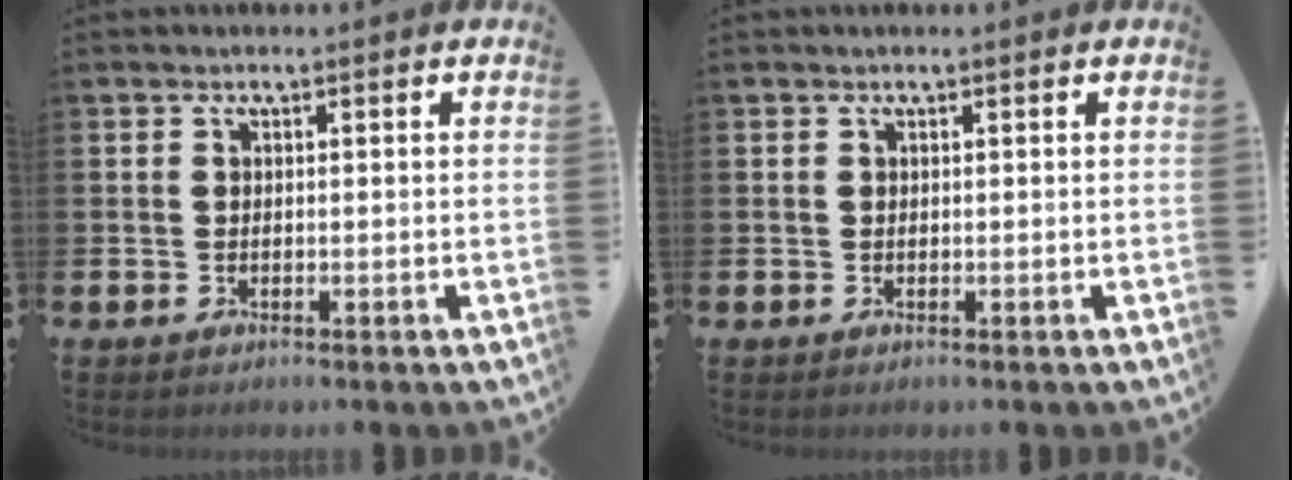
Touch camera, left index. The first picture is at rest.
{"total": 0.0}